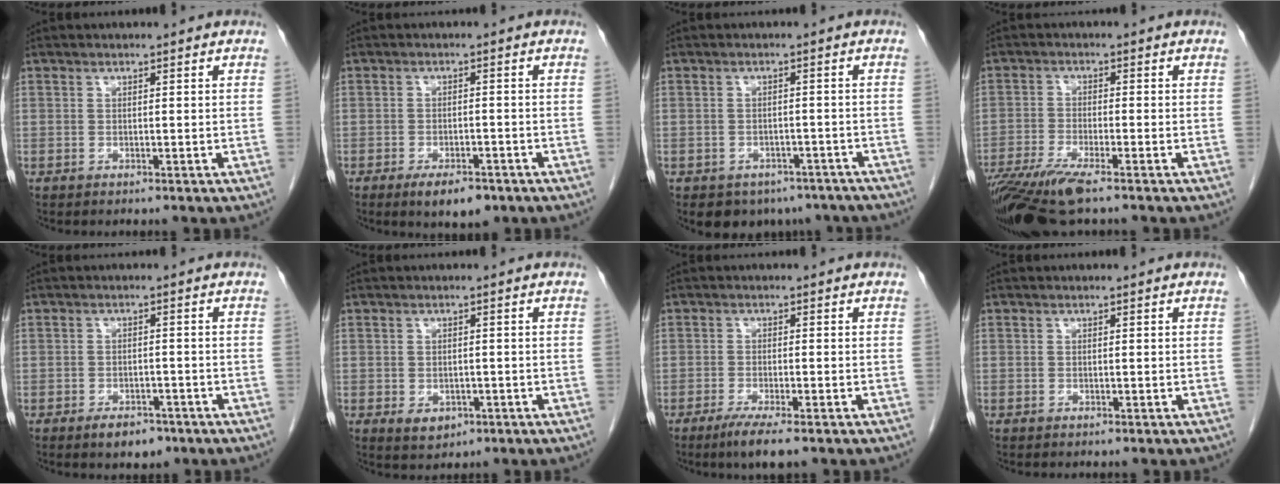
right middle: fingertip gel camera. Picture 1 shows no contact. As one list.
[{"total": 5.4, "force": [-3.5, 2.0, 3.6], "torque": [-0.057, -0.004, -0.048]}, {"total": 8.3, "force": [-6.2, 5.3, 1.9], "torque": [-0.019, 0.008, -0.067]}, {"total": 10.1, "force": [-7.5, 1.1, 6.7], "torque": [-0.123, -0.021, -0.131]}, {"total": 3.9, "force": [-2.6, 2.0, 2.1], "torque": [-0.033, 0.001, -0.032]}, {"total": 2.8, "force": [-1.1, 2.0, 1.5], "torque": [-0.018, 0.000, -0.005]}, {"total": 5.0, "force": [-3.4, 0.4, 3.7], "torque": [-0.064, -0.013, -0.055]}, {"total": 0.0}]